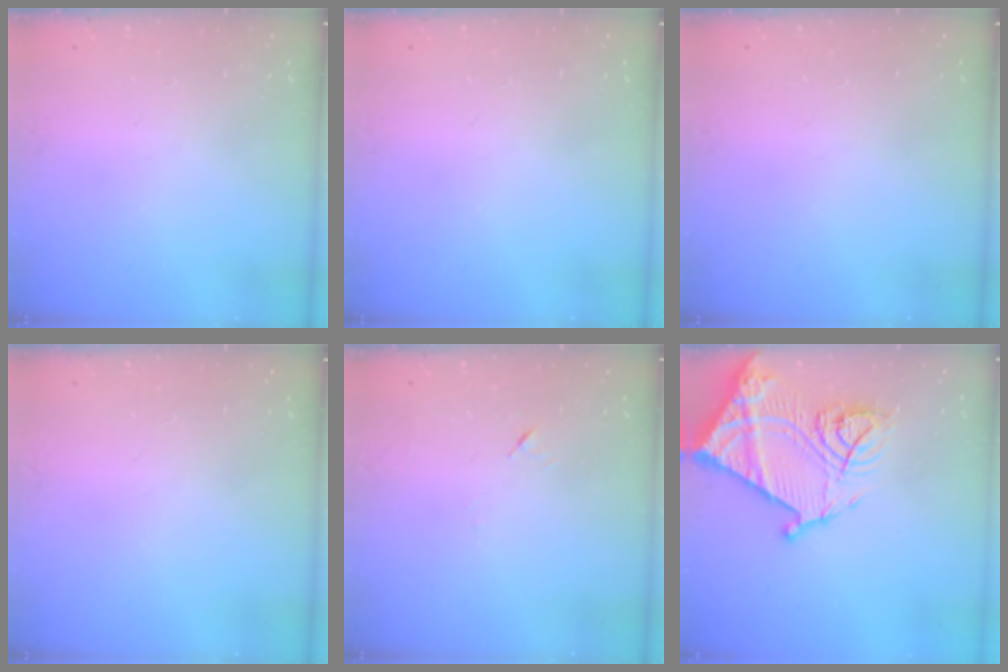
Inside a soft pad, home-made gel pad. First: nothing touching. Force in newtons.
{"total": 0.0}
{"total": 0.0}
{"total": 0.0}
{"total": 4.2, "press": 4.1, "slide": 0.7}
{"total": 22.6, "press": 22.5, "slide": 2.0}